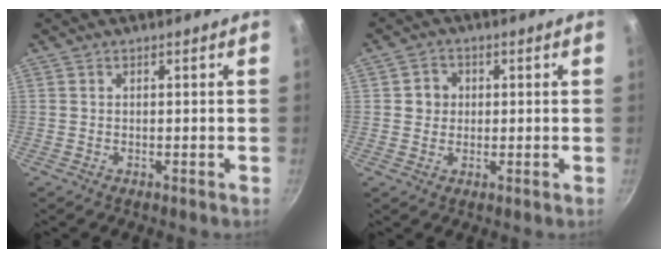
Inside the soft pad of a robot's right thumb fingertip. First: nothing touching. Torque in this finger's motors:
{"motor_torque": [-0.74, 0.12, -0.21, 0.21, -0.04]}